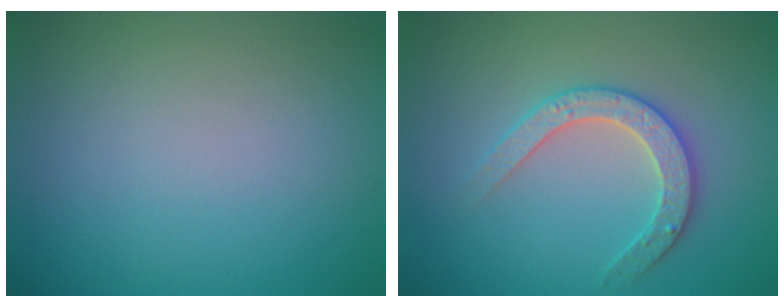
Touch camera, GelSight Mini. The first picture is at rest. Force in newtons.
{"total": 2.8, "press": 2.8, "slide": 0.3}